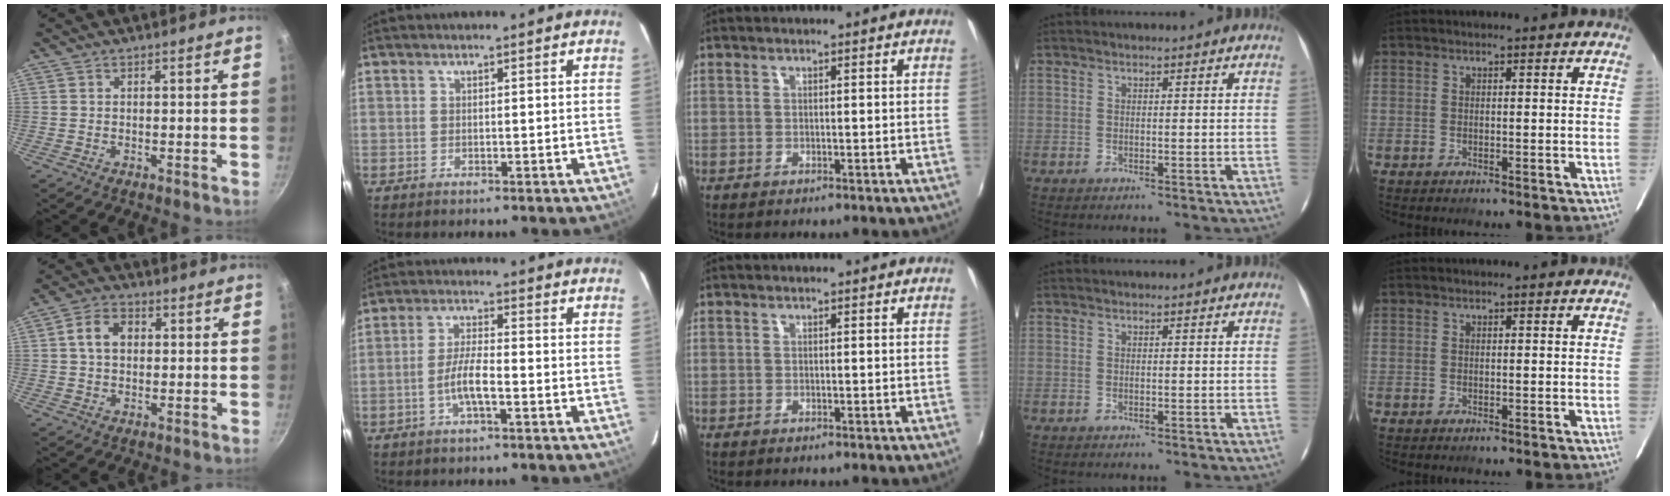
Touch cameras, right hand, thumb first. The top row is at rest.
{"thumb": {"total": 6.0, "force": [0.8, 4.5, 3.9], "torque": [-0.055, 0.012, 0.006]}, "index": {"total": 5.3, "force": [-2.2, 1.0, 4.7], "torque": [-0.097, 0.002, -0.042]}}